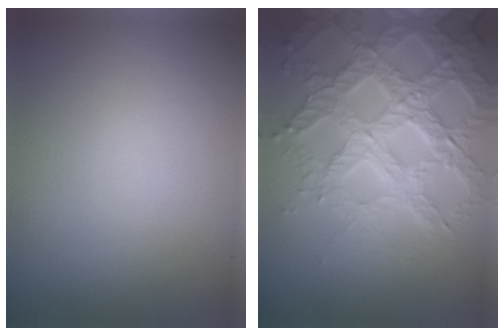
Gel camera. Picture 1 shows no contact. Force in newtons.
{"total": 7.0, "press": 6.8, "slide": 1.7}